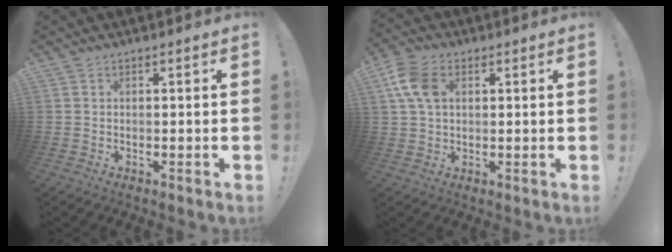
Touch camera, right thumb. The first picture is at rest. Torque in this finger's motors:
{"motor_torque": [0.73, 1.90, 0.98, 0.01, 0.21]}